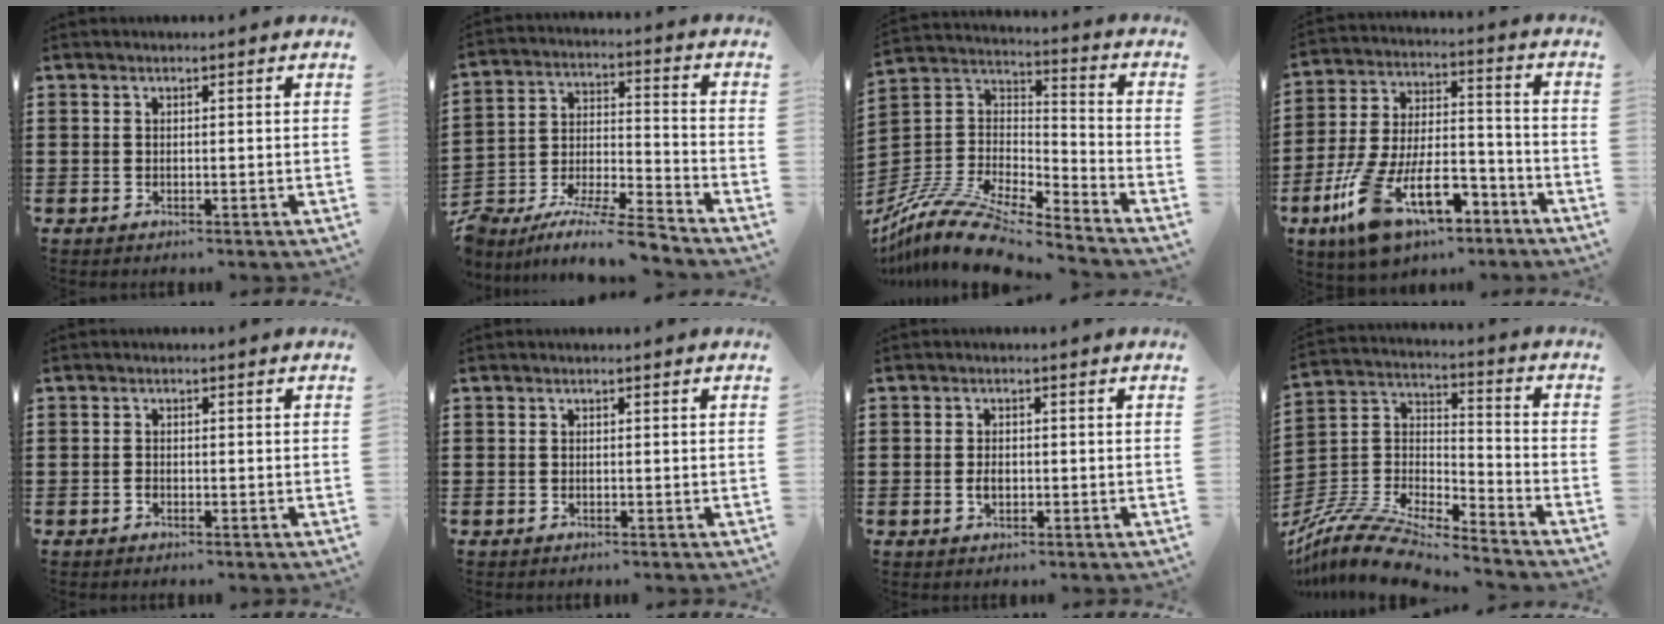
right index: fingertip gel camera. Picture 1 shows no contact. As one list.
[{"total": 8.5, "force": [-8.1, -0.3, 2.3], "torque": [-0.042, 0.004, -0.164]}, {"total": 12.6, "force": [-10.7, 2.9, 5.9], "torque": [-0.127, 0.022, -0.211]}, {"total": 14.1, "force": [-7.6, 6.9, 9.6], "torque": [-0.194, 0.024, -0.131]}, {"total": 0.7, "force": [-0.4, 0.3, 0.4], "torque": [-0.009, -0.002, -0.007]}, {"total": 0.0}, {"total": 1.8, "force": [-0.3, 1.1, 1.4], "torque": [-0.027, 0.003, -0.007]}, {"total": 9.9, "force": [-9.1, 1.7, 3.4], "torque": [-0.080, 0.010, -0.186]}]